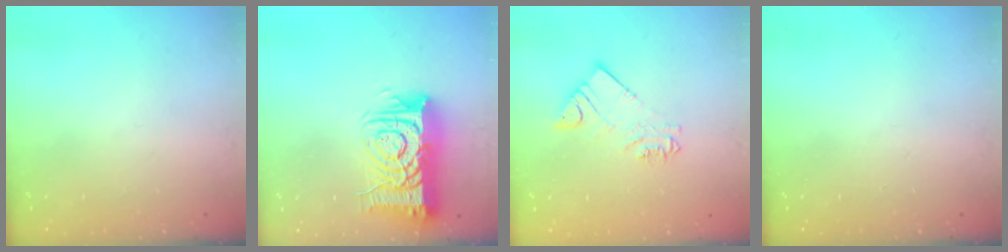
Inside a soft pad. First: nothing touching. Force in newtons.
{"total": 14.6, "press": 14.5, "slide": 1.7}
{"total": 4.0, "press": 4.0, "slide": 0.2}
{"total": 0.0}